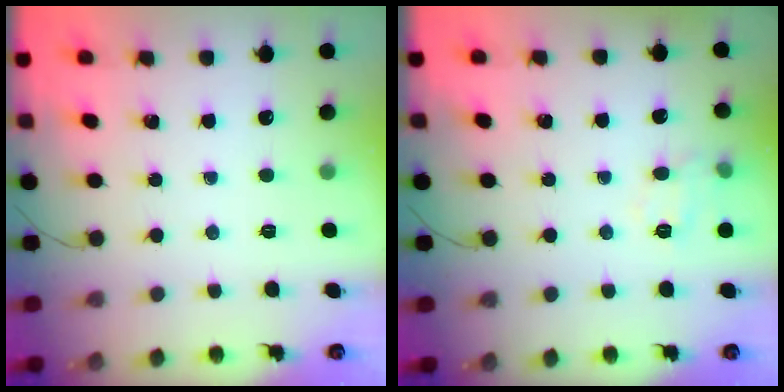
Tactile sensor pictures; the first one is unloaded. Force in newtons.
{"total": 8.7, "press": 8.6, "slide": 0.7}